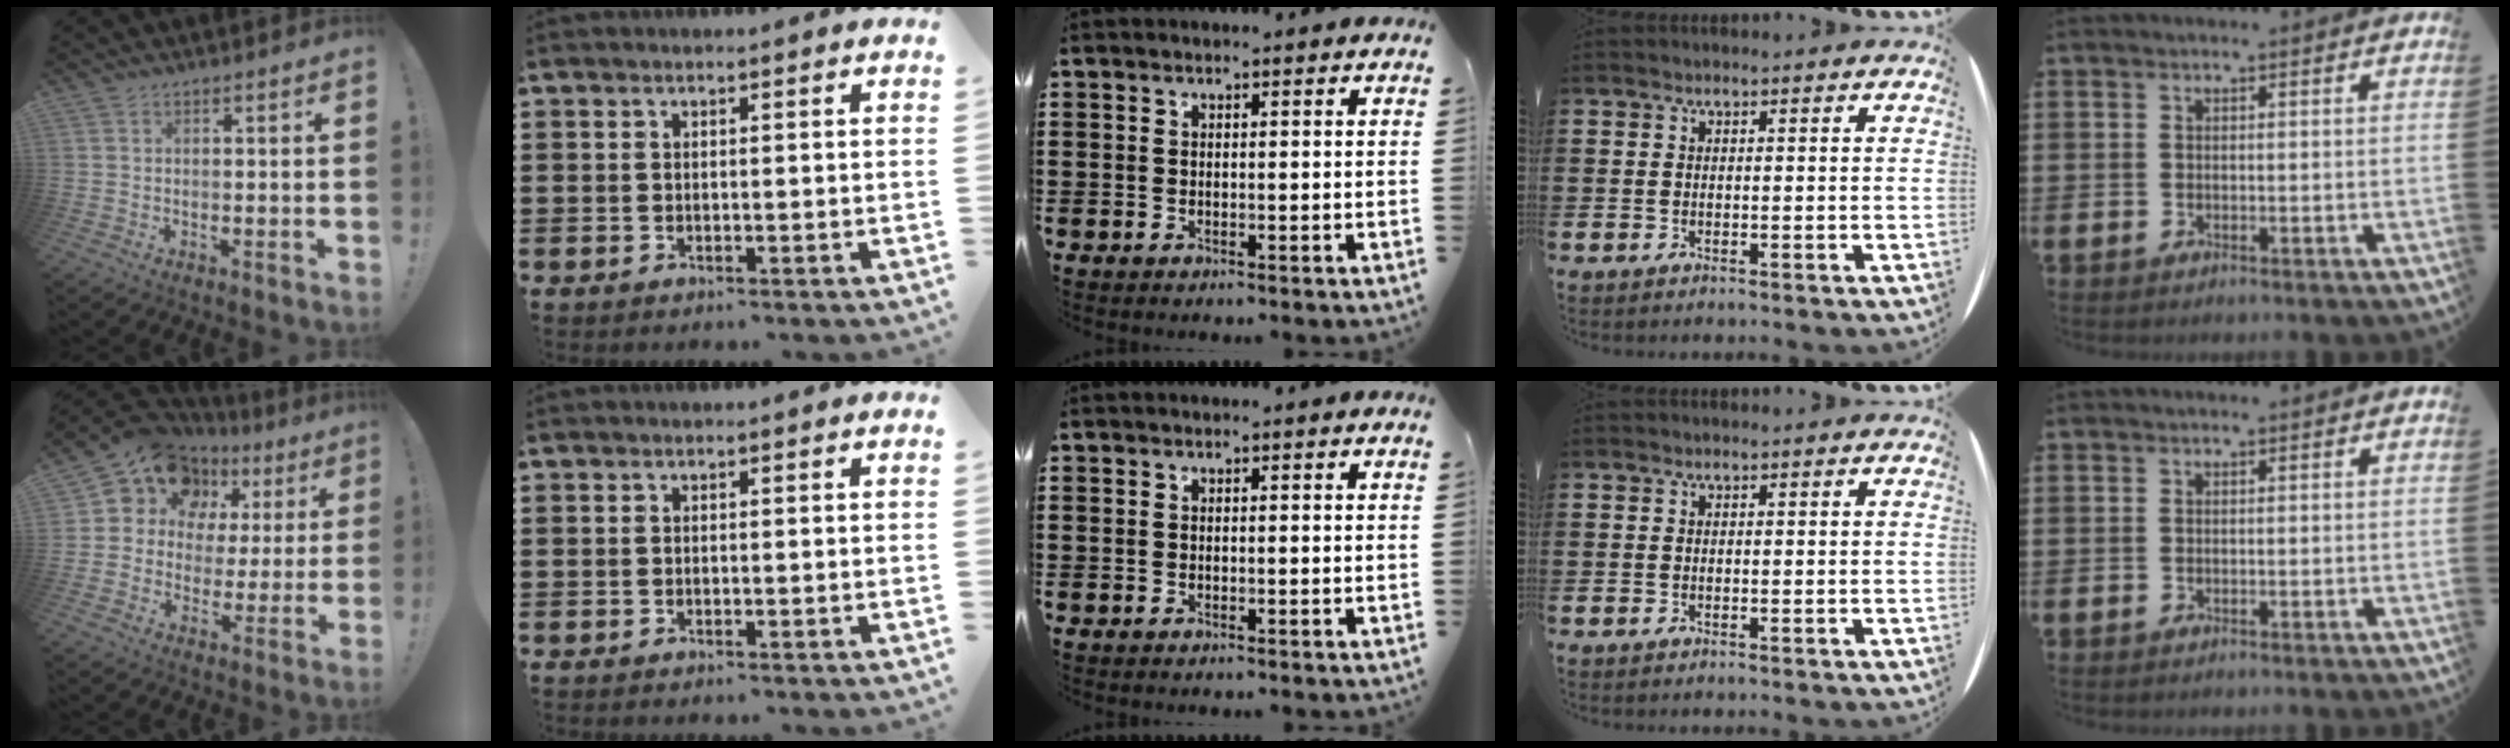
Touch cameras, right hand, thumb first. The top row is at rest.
{"thumb": {"total": 13.5, "force": [8.2, 9.6, 4.6], "torque": [-0.081, -0.059, 0.160]}}